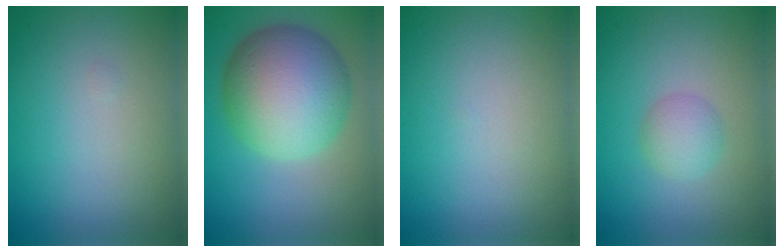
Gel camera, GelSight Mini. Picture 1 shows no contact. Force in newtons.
{"total": 10.3, "press": 10.3, "slide": 0.4}
{"total": 0.0}
{"total": 2.0, "press": 2.0, "slide": 0.1}